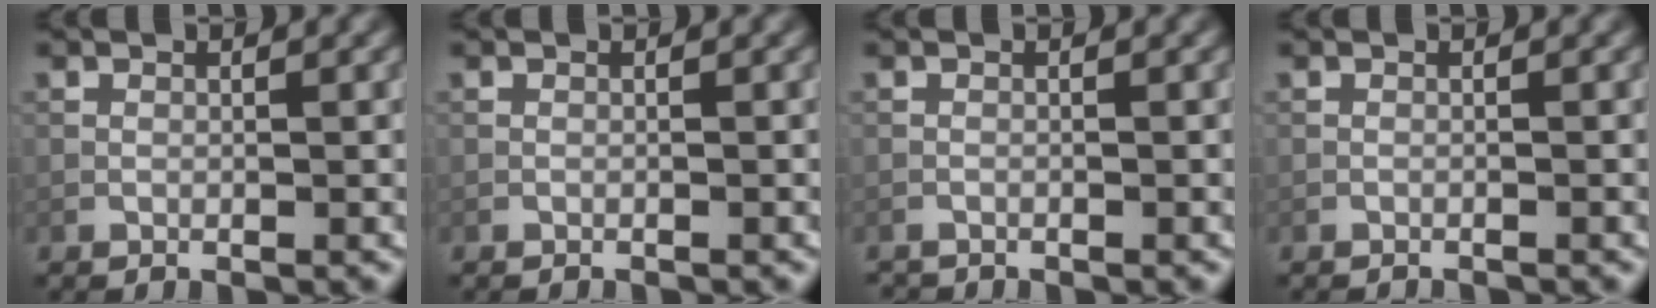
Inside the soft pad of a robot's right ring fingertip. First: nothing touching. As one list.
[{"total": 0.8, "force": [-0.8, 0.1, 0.2], "torque": [0.003, 0.001, -0.012]}, {"total": 0.7, "force": [-0.7, 0.1, -0.1], "torque": [0.004, -0.004, -0.016]}, {"total": 1.3, "force": [-1.3, 0.2, 0.3], "torque": [0.000, 0.000, -0.018]}]